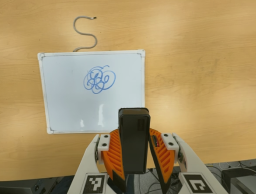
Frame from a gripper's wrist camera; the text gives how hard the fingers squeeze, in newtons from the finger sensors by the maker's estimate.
{"total": 8.0, "left": 6.9, "right": 9.0}